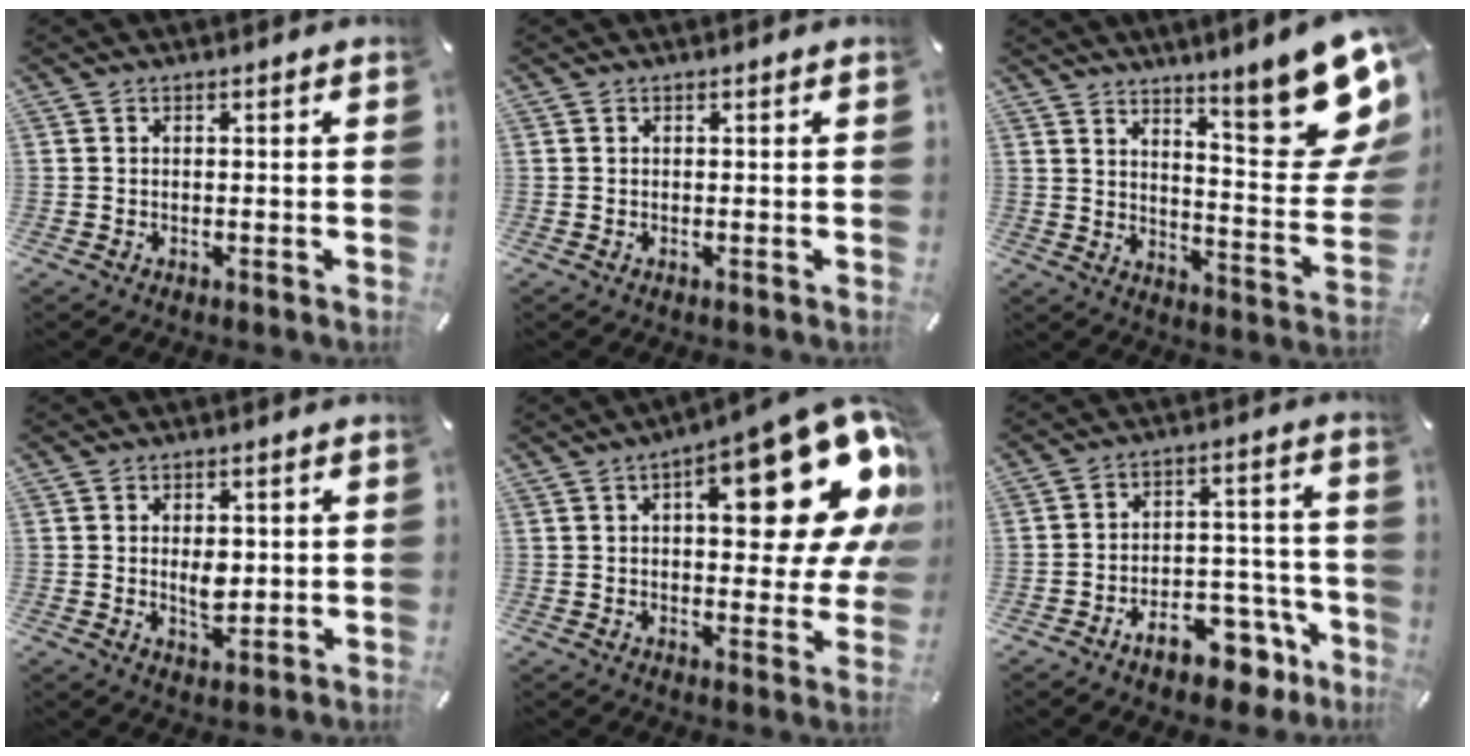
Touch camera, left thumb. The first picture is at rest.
{"total": 0.0}
{"total": 19.5, "force": [11.9, 5.3, 14.5], "torque": [-0.186, -0.102, 0.191]}
{"total": 4.8, "force": [0.6, 3.1, 3.7], "torque": [-0.057, -0.008, 0.004]}
{"total": 23.7, "force": [10.7, 9.0, 19.1], "torque": [-0.244, -0.069, 0.167]}
{"total": 12.7, "force": [-8.2, 6.4, 7.3], "torque": [-0.065, 0.060, -0.131]}